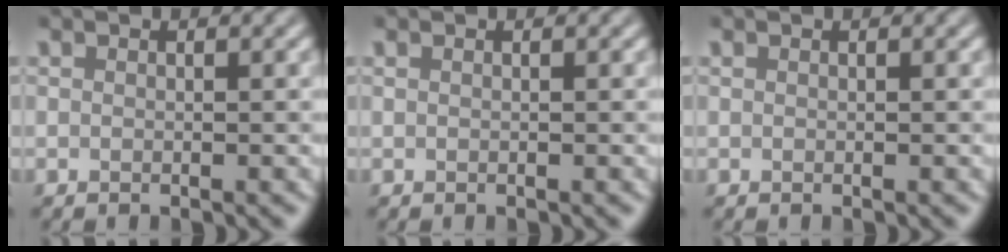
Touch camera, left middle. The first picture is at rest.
{"total": 0.0}
{"total": 0.0}